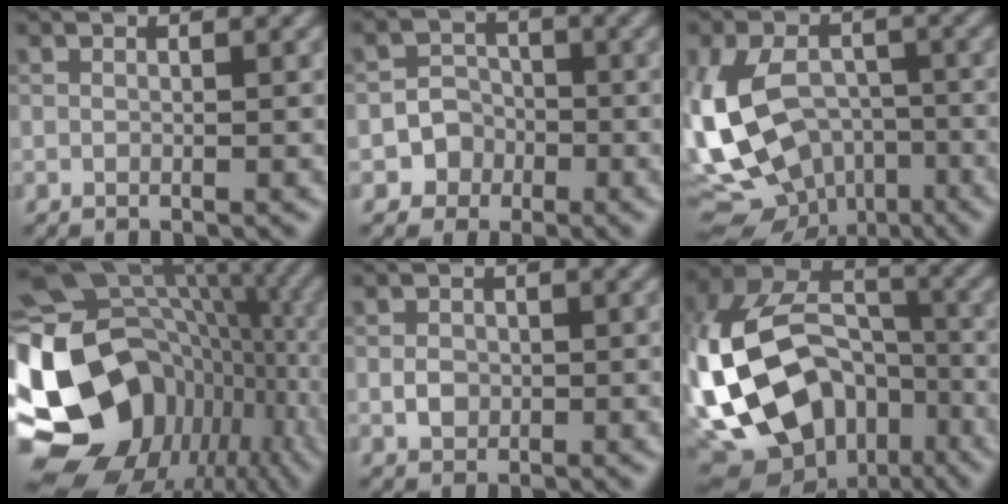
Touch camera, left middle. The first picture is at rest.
{"total": 3.2, "force": [-1.4, 2.9, 0.4], "torque": [0.023, 0.009, -0.035]}
{"total": 13.3, "force": [-3.6, 9.2, 8.9], "torque": [-0.176, -0.012, -0.051]}
{"total": 19.2, "force": [-5.1, 14.7, 11.3], "torque": [-0.223, 0.003, -0.062]}
{"total": 1.6, "force": [-0.2, 1.3, 0.8], "torque": [-0.013, 0.000, -0.008]}
{"total": 17.6, "force": [-5.2, 12.9, 10.8], "torque": [-0.236, 0.002, -0.082]}